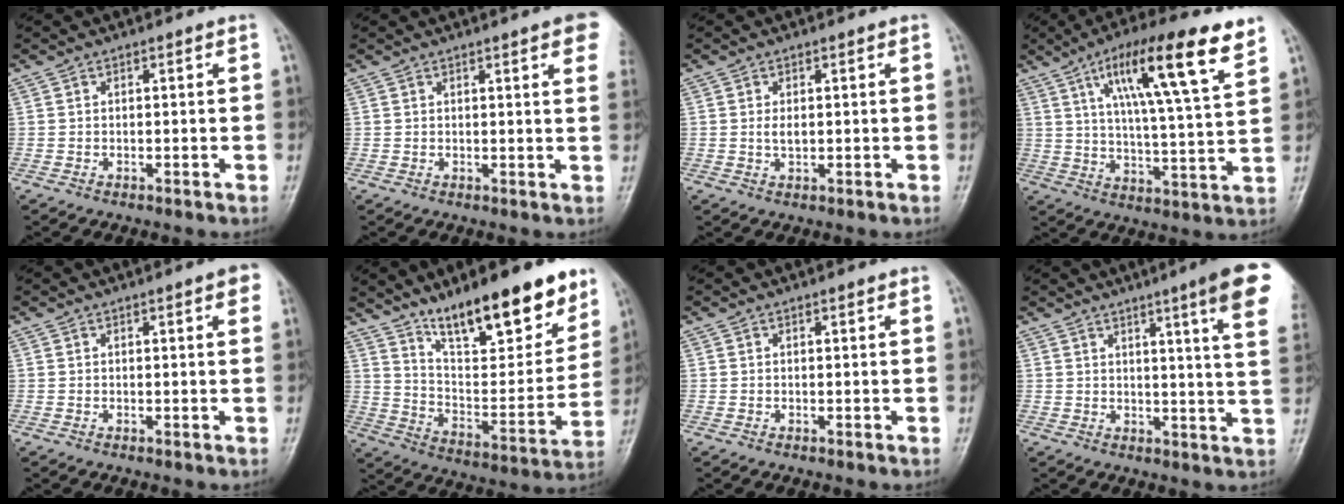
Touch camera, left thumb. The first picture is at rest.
{"total": 7.8, "force": [4.4, 1.3, 6.3], "torque": [-0.057, -0.003, 0.043]}
{"total": 1.9, "force": [0.4, 0.9, 1.6], "torque": [-0.027, -0.003, 0.010]}
{"total": 18.5, "force": [9.9, 3.3, 15.3], "torque": [-0.232, -0.029, 0.159]}
{"total": 6.4, "force": [3.1, 1.2, 5.5], "torque": [-0.055, -0.002, 0.032]}
{"total": 22.0, "force": [15.4, 6.8, 14.2], "torque": [-0.169, -0.075, 0.253]}
{"total": 0.6, "force": [0.5, 0.1, 0.4], "torque": [-0.006, -0.001, 0.006]}
{"total": 14.0, "force": [7.7, 0.5, 11.6], "torque": [-0.139, -0.032, 0.083]}